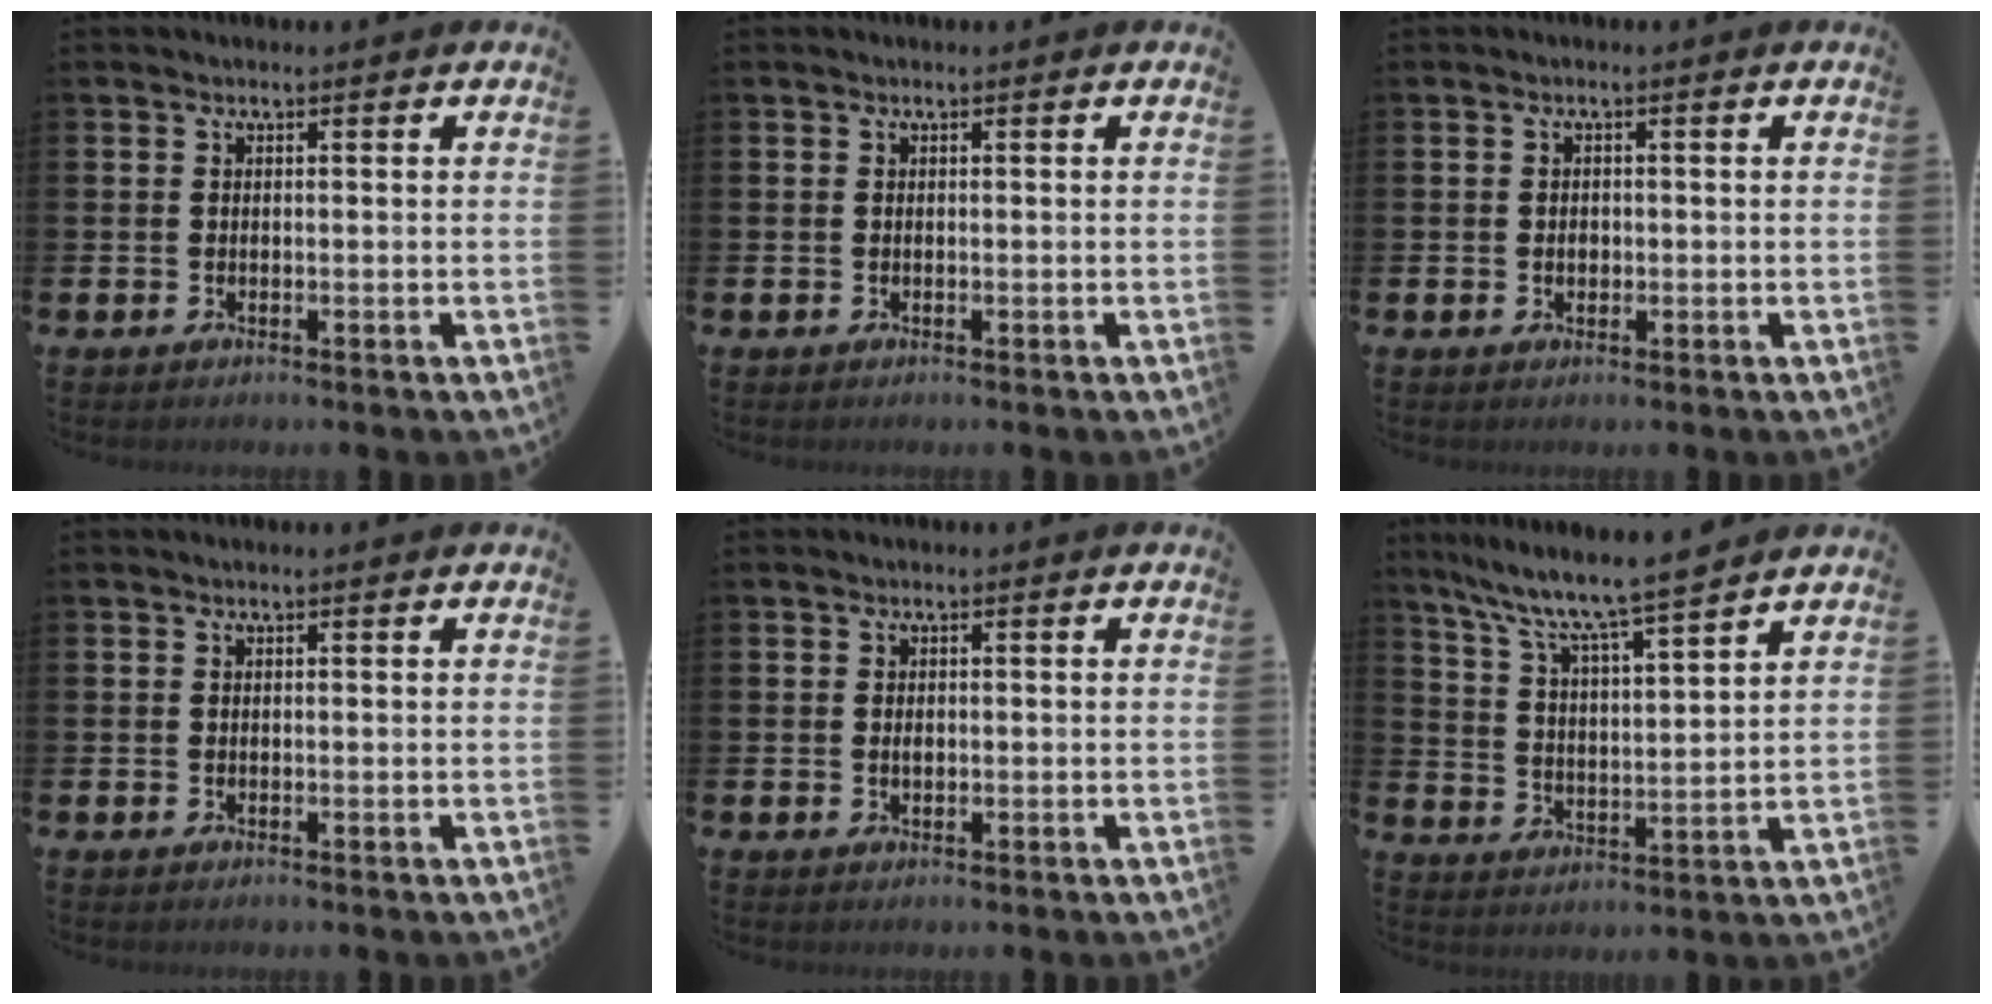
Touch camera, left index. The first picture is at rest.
{"total": 0.0}
{"total": 1.2, "force": [-0.2, 0.9, 0.7], "torque": [-0.005, 0.005, -0.007]}
{"total": 0.0}
{"total": 0.9, "force": [0.0, 0.5, 0.7], "torque": [-0.014, 0.004, -0.002]}
{"total": 8.0, "force": [7.3, 0.2, 3.2], "torque": [-0.095, -0.048, 0.125]}